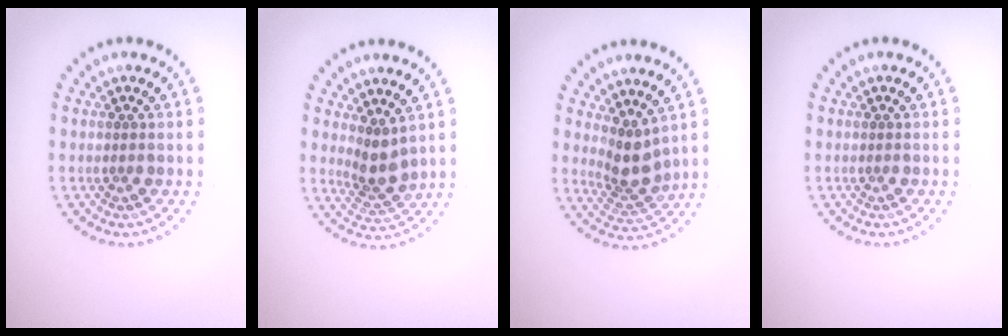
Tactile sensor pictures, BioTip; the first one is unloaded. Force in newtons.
{"total": 2.5, "press": 1.9, "slide": 1.6}
{"total": 2.9, "press": 2.2, "slide": 1.8}
{"total": 0.0}